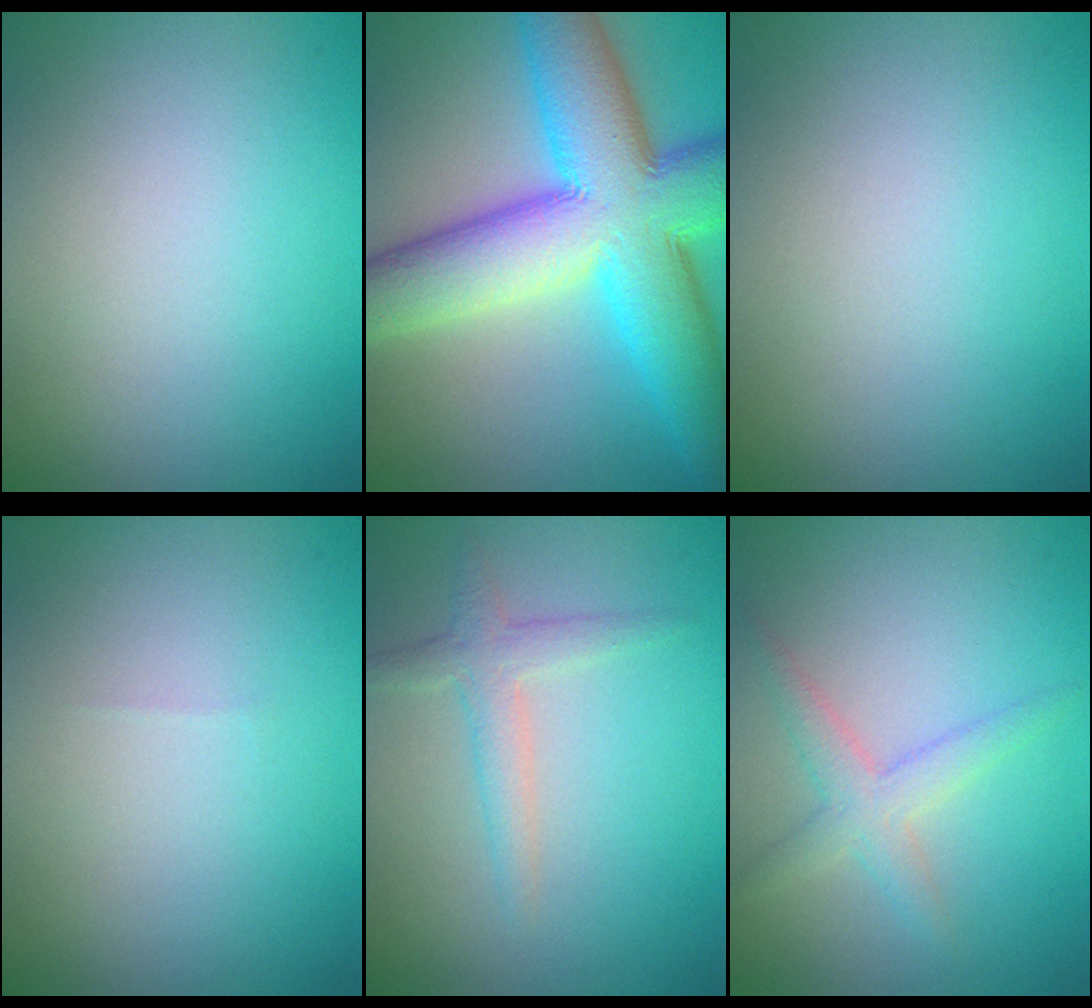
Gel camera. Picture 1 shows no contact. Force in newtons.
{"total": 13.7, "press": 13.7, "slide": 0.2}
{"total": 0.0}
{"total": 0.0}
{"total": 2.2, "press": 2.2, "slide": 0.1}
{"total": 2.4, "press": 2.4, "slide": 0.0}